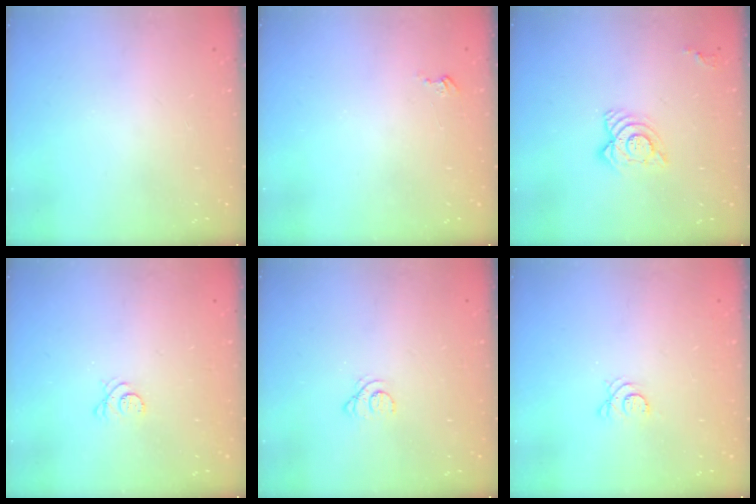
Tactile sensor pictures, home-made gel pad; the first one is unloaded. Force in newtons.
{"total": 2.7, "press": 2.7, "slide": 0.3}
{"total": 9.7, "press": 9.6, "slide": 1.0}
{"total": 3.3, "press": 3.3, "slide": 0.5}
{"total": 1.7, "press": 1.6, "slide": 0.1}
{"total": 3.5, "press": 3.4, "slide": 0.7}